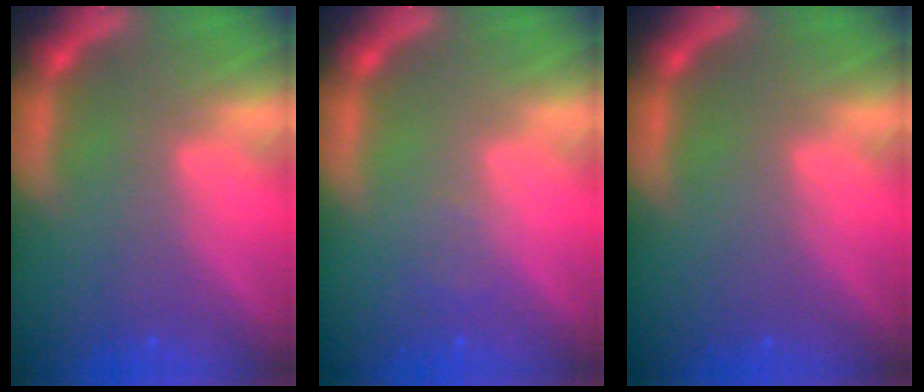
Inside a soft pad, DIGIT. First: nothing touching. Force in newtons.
{"total": 0.9}
{"total": 0.0}